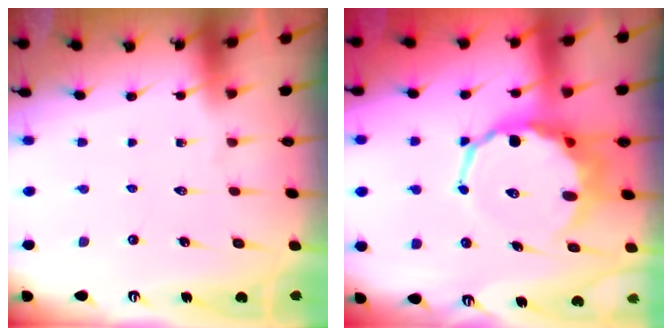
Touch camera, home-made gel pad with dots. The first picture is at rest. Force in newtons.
{"total": 10.4, "press": 10.0, "slide": 2.9}